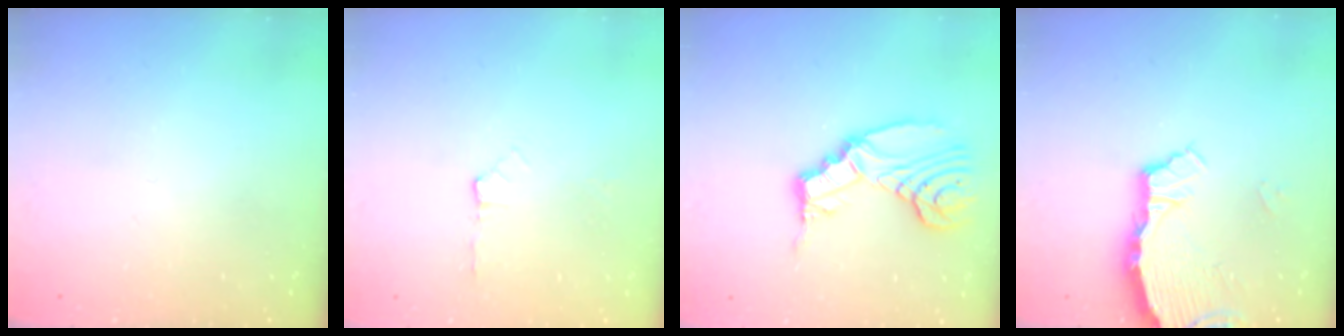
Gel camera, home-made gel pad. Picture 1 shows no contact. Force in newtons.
{"total": 5.8, "press": 4.7, "slide": 3.4}
{"total": 11.1, "press": 11.0, "slide": 1.3}
{"total": 3.8, "press": 3.8, "slide": 0.4}